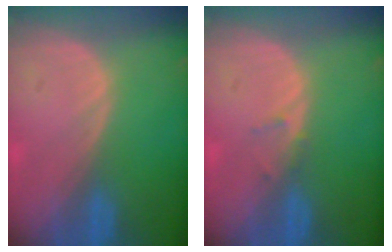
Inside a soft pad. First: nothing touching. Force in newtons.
{"total": 1.1, "press": 0.8, "slide": 0.7}